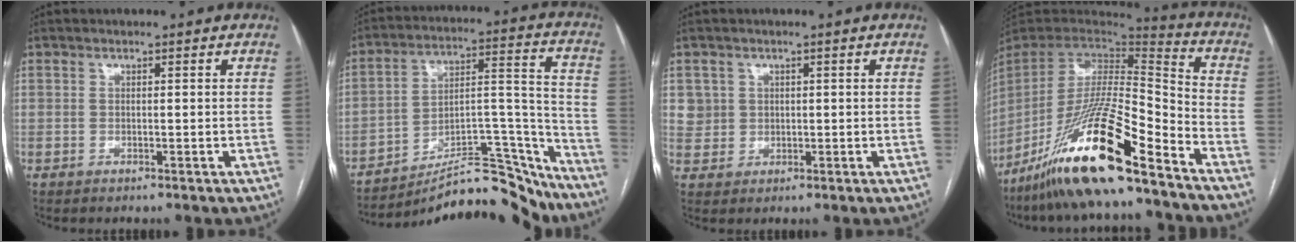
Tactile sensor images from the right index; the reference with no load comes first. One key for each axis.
{"total": 22.2, "fx": -20.5, "fy": 3.6, "fz": 7.9, "tx": -0.099, "ty": 0.037, "tz": -0.310}
{"total": 3.1, "fx": 1.1, "fy": 2.9, "fz": -0.1, "tx": 0.017, "ty": 0.004, "tz": 0.019}
{"total": 21.3, "fx": -14.8, "fy": 2.1, "fz": 15.2, "tx": -0.304, "ty": -0.029, "tz": -0.272}